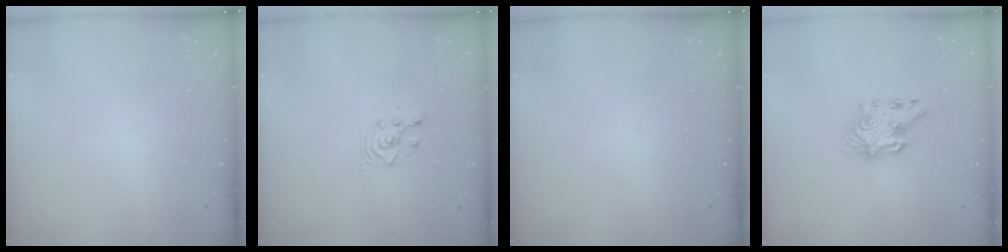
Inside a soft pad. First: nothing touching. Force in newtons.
{"total": 2.9, "press": 2.9, "slide": 0.1}
{"total": 0.0}
{"total": 7.7, "press": 7.6, "slide": 0.7}